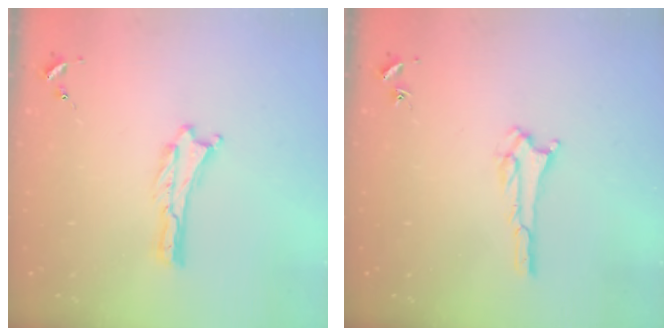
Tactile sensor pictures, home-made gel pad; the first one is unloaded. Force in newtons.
{"total": 1.8, "press": 1.8, "slide": 0.2}